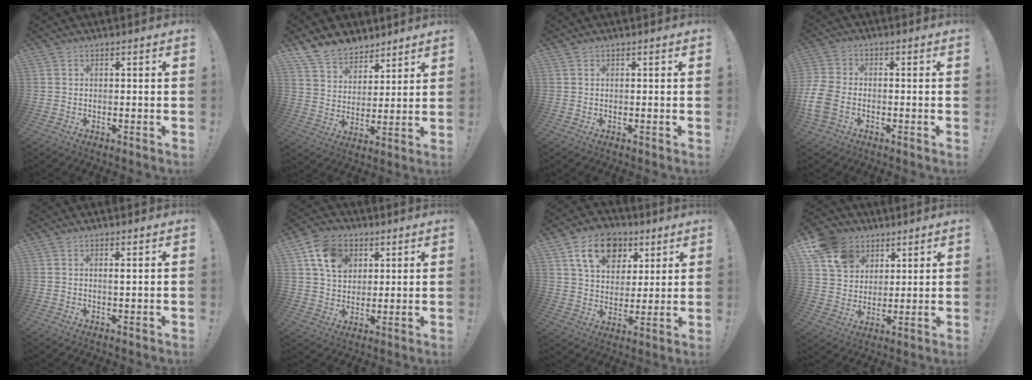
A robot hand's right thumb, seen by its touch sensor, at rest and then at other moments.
{"total": 10.8, "force": [8.6, 6.3, 2.0], "torque": [-0.048, -0.066, 0.172]}
{"total": 0.0}
{"total": 9.7, "force": [-3.1, 6.8, 6.2], "torque": [-0.149, 0.016, -0.052]}
{"total": 1.0, "force": [0.2, -0.2, 1.0], "torque": [-0.011, -0.005, 0.001]}
{"total": 12.8, "force": [5.5, 9.8, 6.2], "torque": [-0.101, -0.011, 0.109]}
{"total": 16.0, "force": [7.6, 11.3, 8.5], "torque": [-0.121, -0.026, 0.141]}
{"total": 13.0, "force": [6.7, 10.1, 4.8], "torque": [-0.070, -0.035, 0.133]}